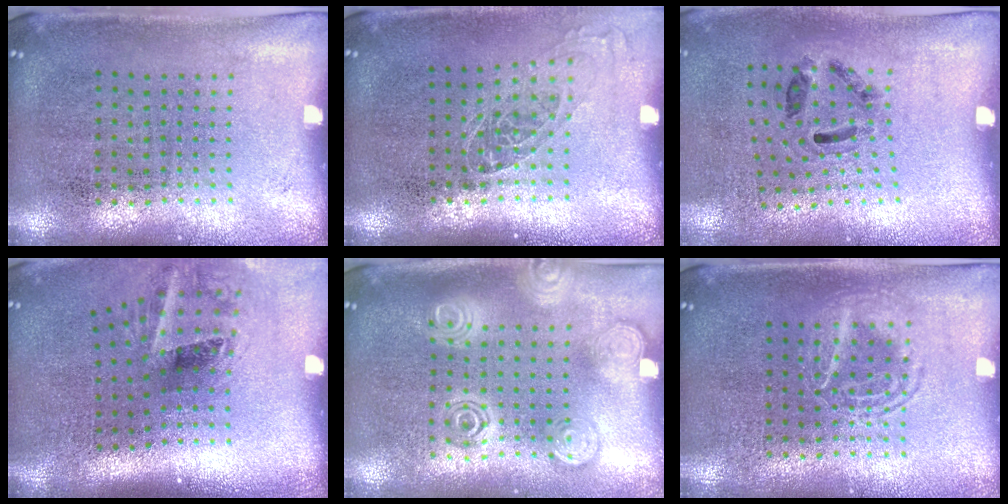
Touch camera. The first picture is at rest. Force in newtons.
{"total": 1.0, "press": 0.9, "slide": 0.5}
{"total": 1.3, "press": 0.7, "slide": 1.0}
{"total": 1.9, "press": 1.2, "slide": 1.4}
{"total": 1.8, "press": 1.8, "slide": 0.2}
{"total": 1.9, "press": 1.9, "slide": 0.3}